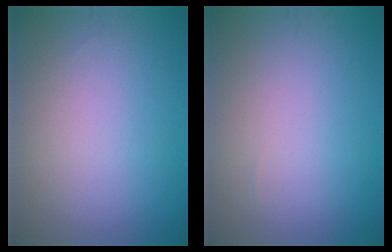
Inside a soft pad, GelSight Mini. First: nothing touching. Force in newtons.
{"total": 0.0}